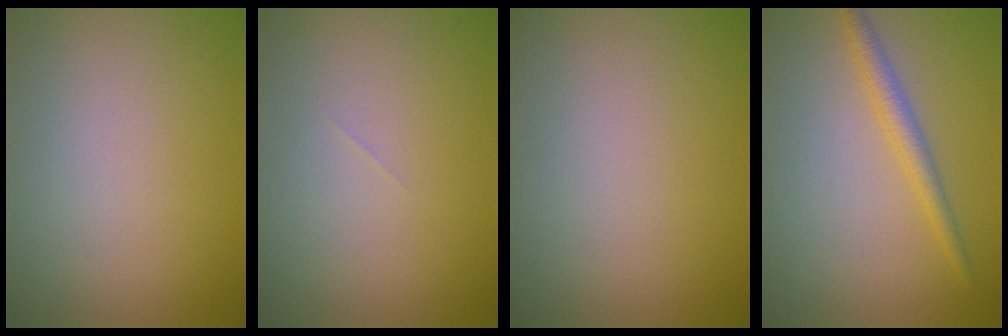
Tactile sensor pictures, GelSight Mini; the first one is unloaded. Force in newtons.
{"total": 0.0}
{"total": 0.0}
{"total": 2.0, "press": 2.0, "slide": 0.1}